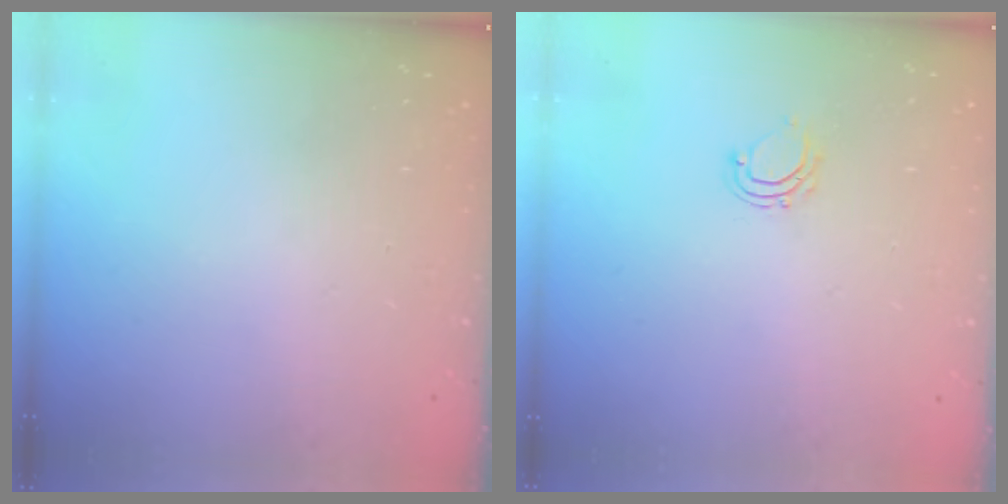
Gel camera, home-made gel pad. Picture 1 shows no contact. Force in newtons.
{"total": 4.5, "press": 4.4, "slide": 0.6}